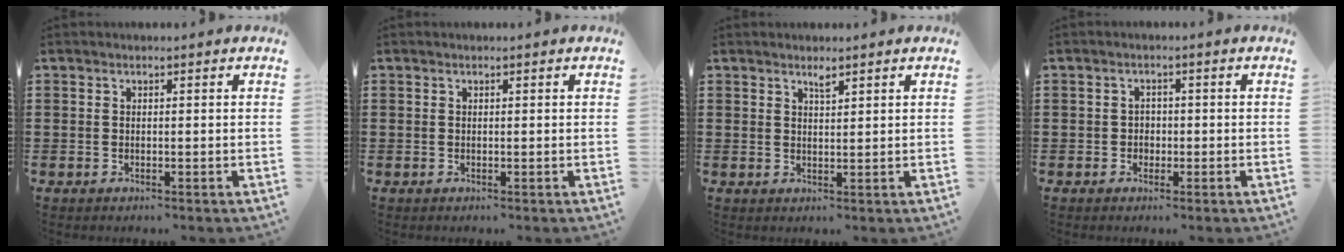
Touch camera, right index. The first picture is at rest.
{"total": 0.0}
{"total": 1.5, "force": [1.3, 0.3, 0.8], "torque": [-0.017, 0.001, 0.022]}
{"total": 1.6, "force": [-0.5, 1.4, 0.5], "torque": [-0.015, 0.003, -0.012]}